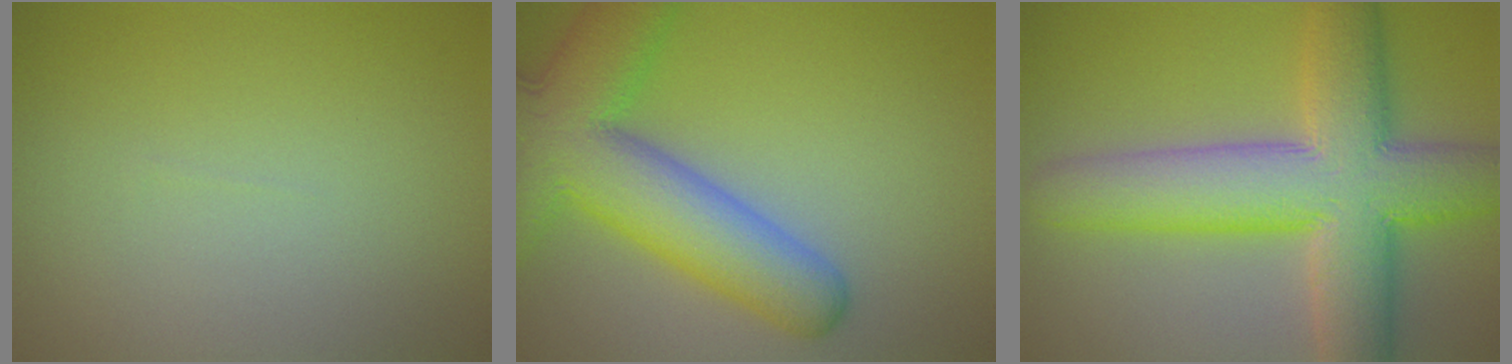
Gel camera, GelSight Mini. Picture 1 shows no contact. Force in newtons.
{"total": 9.9, "press": 9.9, "slide": 0.4}
{"total": 10.9, "press": 10.9, "slide": 0.4}